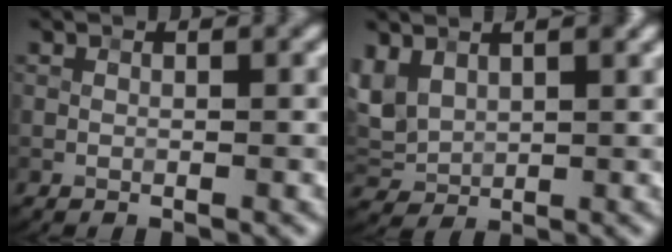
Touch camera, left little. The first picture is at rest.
{"total": 3.9, "force": [1.9, 2.7, 2.2], "torque": [-0.058, 0.005, 0.039]}